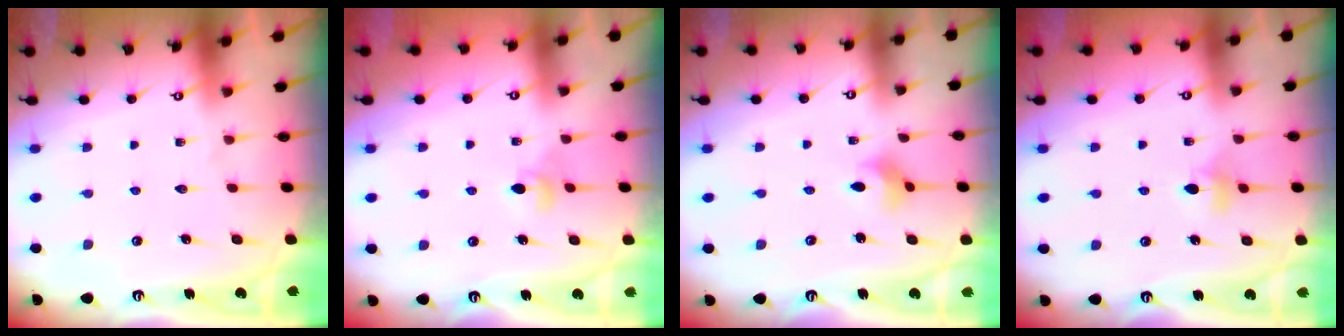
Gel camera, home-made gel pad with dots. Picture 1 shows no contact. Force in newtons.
{"total": 4.3, "press": 4.3, "slide": 0.7}
{"total": 3.0, "press": 3.0, "slide": 0.3}
{"total": 4.6, "press": 4.4, "slide": 1.0}